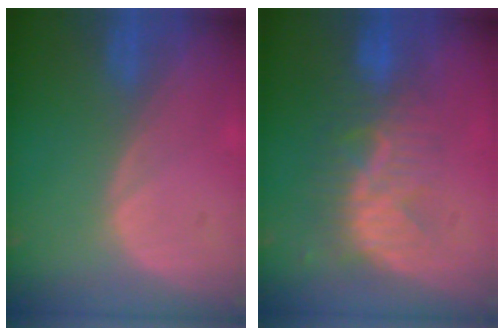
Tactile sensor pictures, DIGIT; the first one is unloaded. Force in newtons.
{"total": 8.4, "press": 7.6, "slide": 3.5}